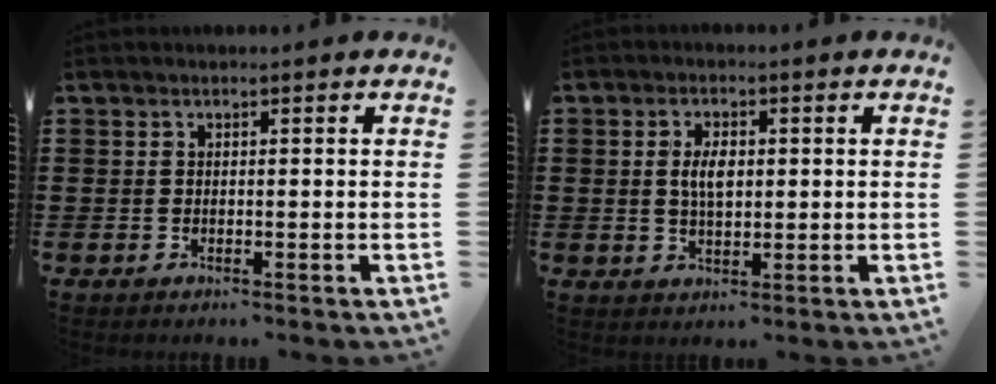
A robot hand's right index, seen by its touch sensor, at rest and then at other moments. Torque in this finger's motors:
{"motor_torque": [0.16, 0.12, 0.12, 0.12]}